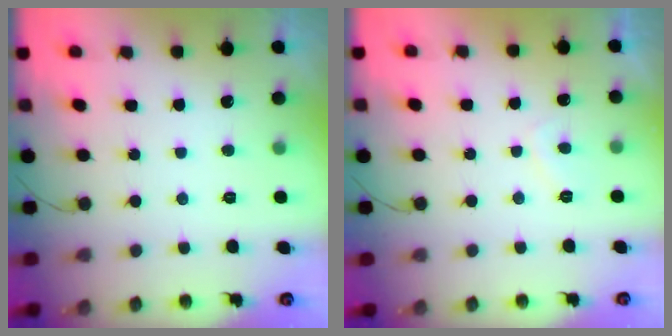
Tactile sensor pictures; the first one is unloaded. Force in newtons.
{"total": 1.5, "press": 1.4, "slide": 0.7}